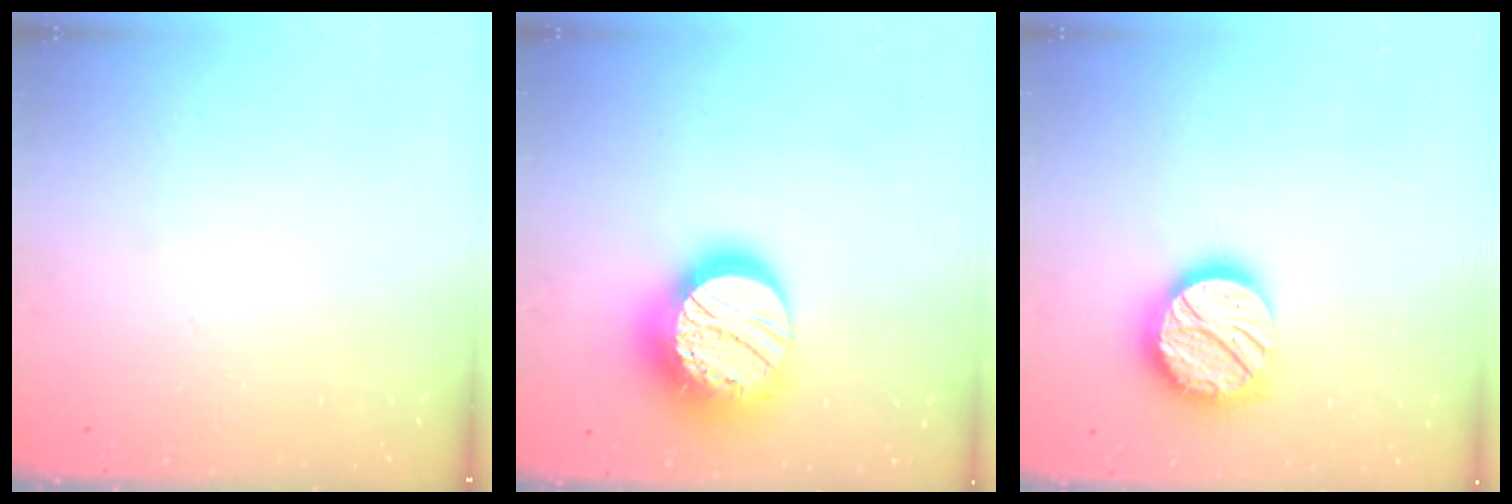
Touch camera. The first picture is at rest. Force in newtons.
{"total": 22.0, "press": 22.0, "slide": 1.6}
{"total": 17.3, "press": 17.3, "slide": 1.1}